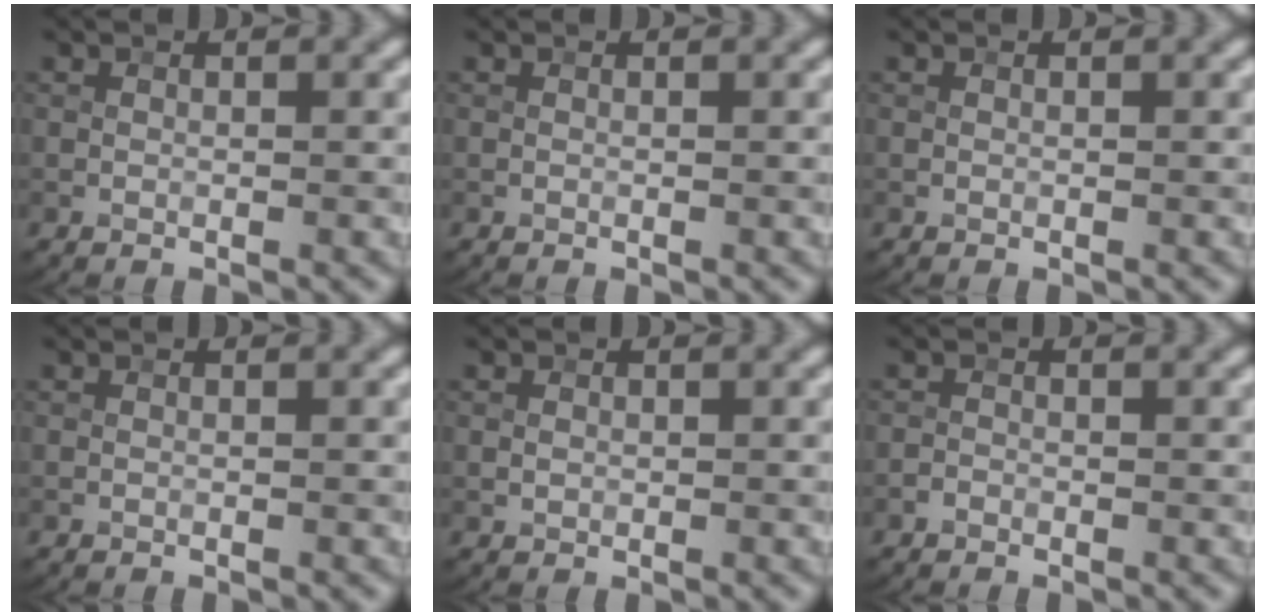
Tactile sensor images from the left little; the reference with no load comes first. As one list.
[{"total": 0.0}, {"total": 0.0}, {"total": 0.0}, {"total": 0.7, "force": [0.1, 0.7, 0.2], "torque": [-0.004, 0.000, 0.003]}, {"total": 0.7, "force": [-0.5, 0.4, 0.2], "torque": [-0.002, 0.001, -0.012]}]